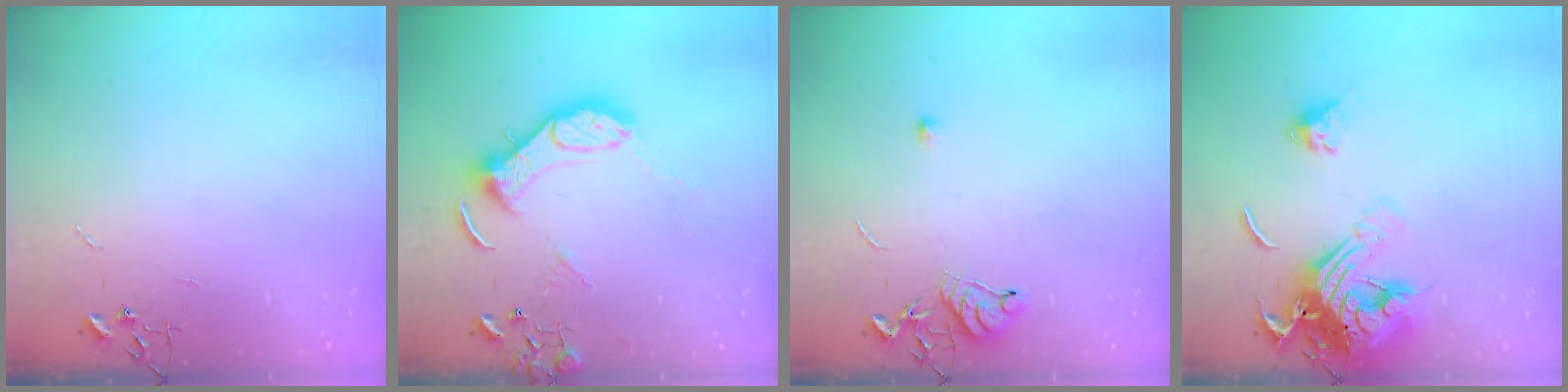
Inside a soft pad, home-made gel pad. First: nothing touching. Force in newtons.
{"total": 12.5, "press": 12.4, "slide": 1.1}
{"total": 7.1, "press": 7.0, "slide": 1.0}
{"total": 19.1, "press": 19.0, "slide": 1.8}